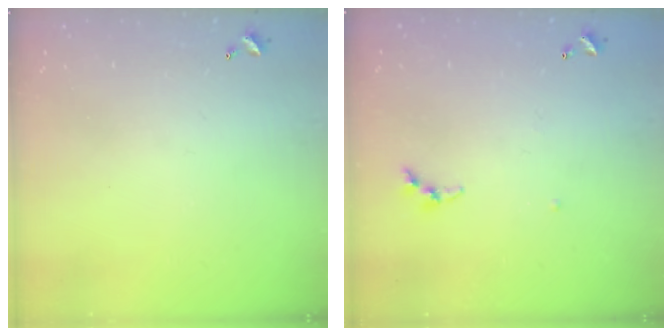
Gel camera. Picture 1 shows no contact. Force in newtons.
{"total": 4.0, "press": 3.9, "slide": 0.5}